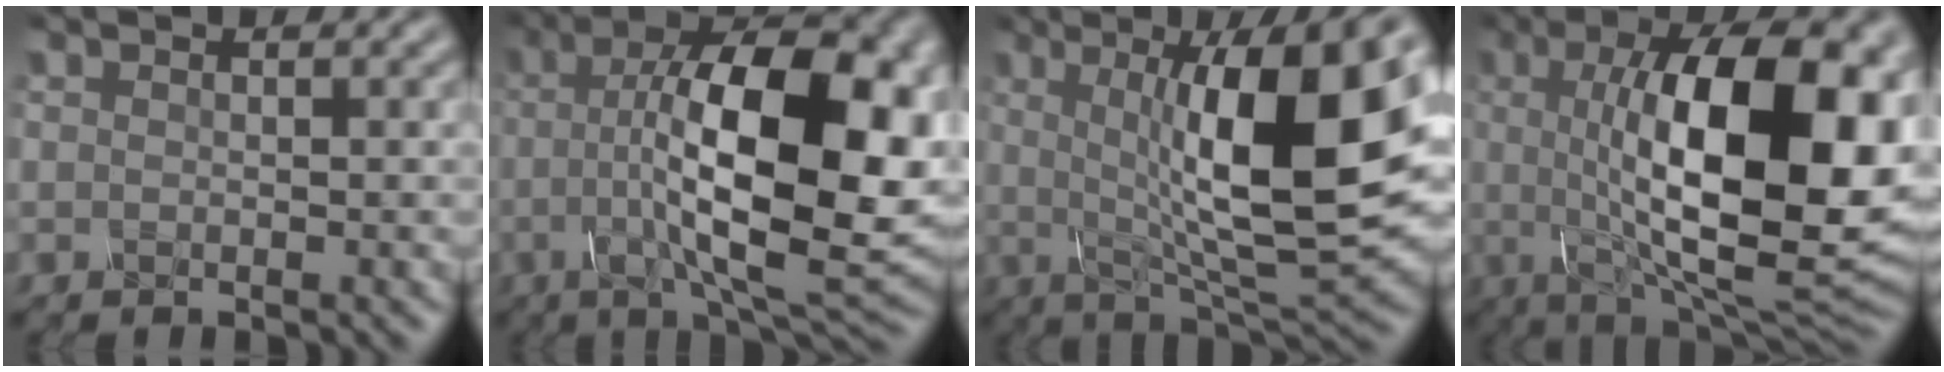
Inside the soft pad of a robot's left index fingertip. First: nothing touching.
{"total": 15.6, "force": [0.5, 5.3, 14.6], "torque": [-0.209, 0.011, 0.001]}
{"total": 14.2, "force": [1.7, 3.9, 13.5], "torque": [-0.185, 0.005, 0.023]}
{"total": 17.3, "force": [1.7, 6.5, 16.0], "torque": [-0.210, 0.007, 0.020]}